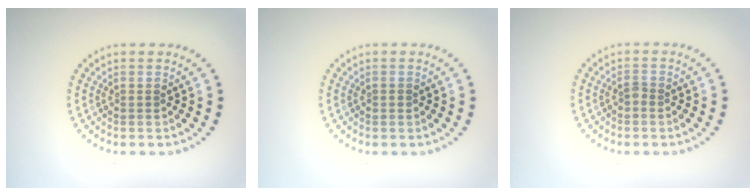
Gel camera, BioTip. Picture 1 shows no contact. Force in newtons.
{"total": 0.5, "press": 0.5, "slide": 0.2}
{"total": 0.6, "press": 0.5, "slide": 0.4}